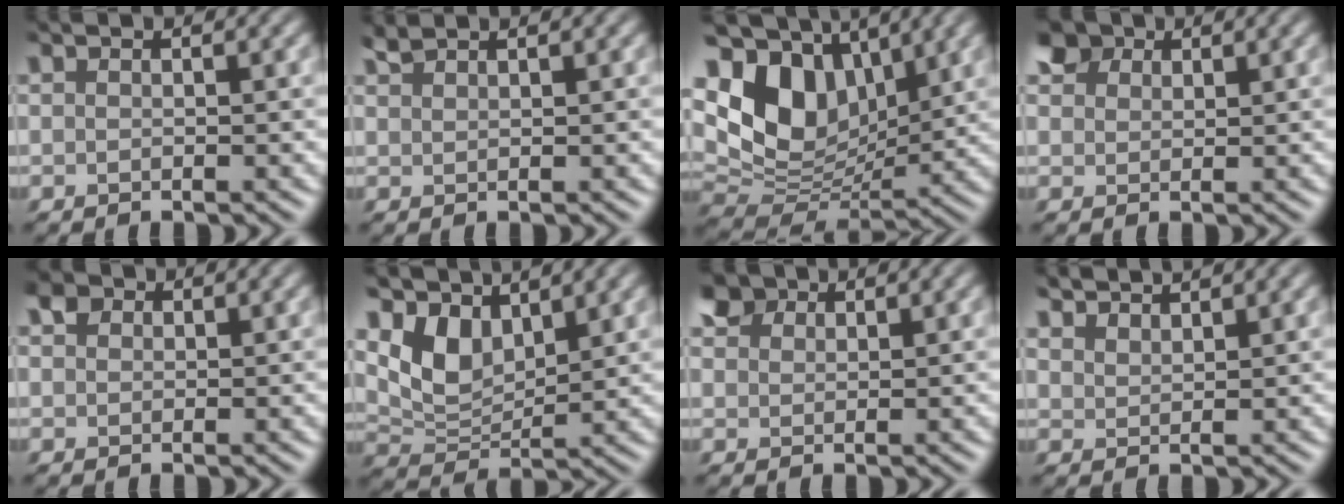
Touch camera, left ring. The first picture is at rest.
{"total": 1.1, "force": [1.0, 0.1, 0.3], "torque": [-0.007, 0.004, 0.019]}
{"total": 11.2, "force": [3.3, 7.5, 7.7], "torque": [-0.161, 0.011, 0.055]}
{"total": 3.7, "force": [2.4, 2.3, 1.6], "torque": [-0.043, -0.005, 0.044]}
{"total": 2.2, "force": [0.9, 1.8, 1.1], "torque": [-0.026, 0.002, 0.012]}
{"total": 4.9, "force": [2.6, 2.8, 3.1], "torque": [-0.065, -0.004, 0.038]}
{"total": 3.0, "force": [2.0, 1.9, 1.2], "torque": [-0.035, 0.000, 0.036]}
{"total": 3.1, "force": [2.9, 0.6, 0.9], "torque": [-0.025, -0.007, 0.051]}